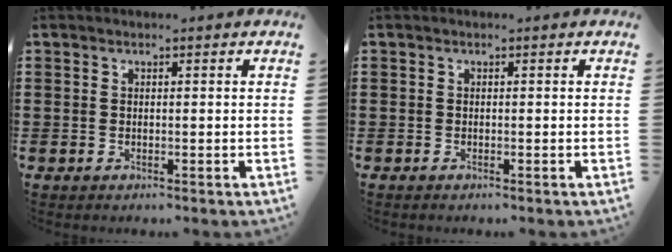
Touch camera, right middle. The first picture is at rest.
{"total": 0.0}